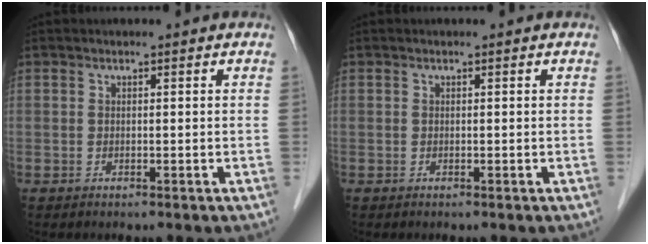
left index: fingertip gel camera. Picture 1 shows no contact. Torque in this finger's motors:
{"motor_torque": [0.00, 0.00, 0.00, 0.00]}